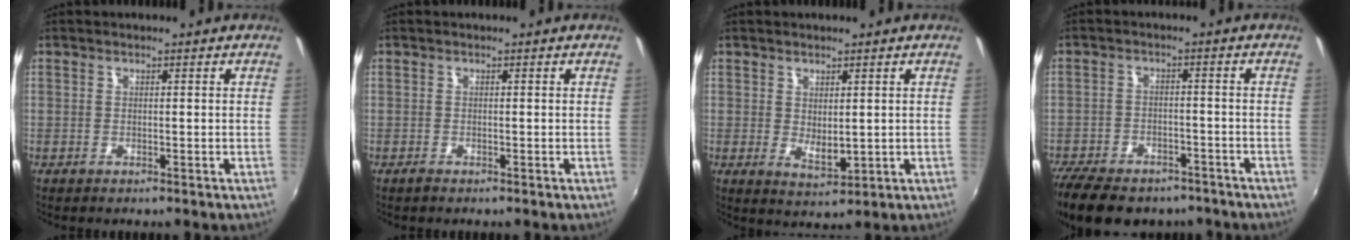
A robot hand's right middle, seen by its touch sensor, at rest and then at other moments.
{"total": 0.6, "force": [-0.5, 0.2, 0.3], "torque": [-0.007, -0.001, -0.011]}
{"total": 3.5, "force": [0.7, 1.9, 2.8], "torque": [-0.042, -0.008, 0.017]}
{"total": 17.2, "force": [-13.1, 7.9, 7.8], "torque": [-0.185, -0.022, -0.194]}